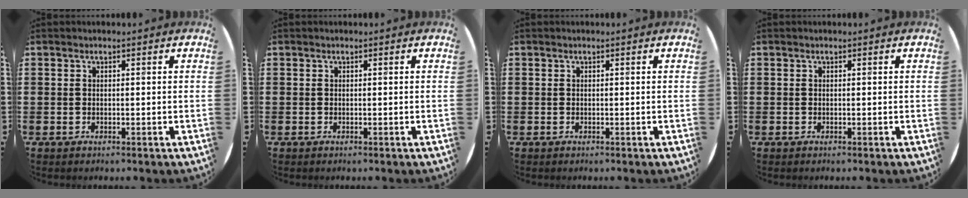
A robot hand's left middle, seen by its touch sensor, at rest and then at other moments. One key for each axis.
{"total": 0.0}
{"total": 0.0}
{"total": 0.0}